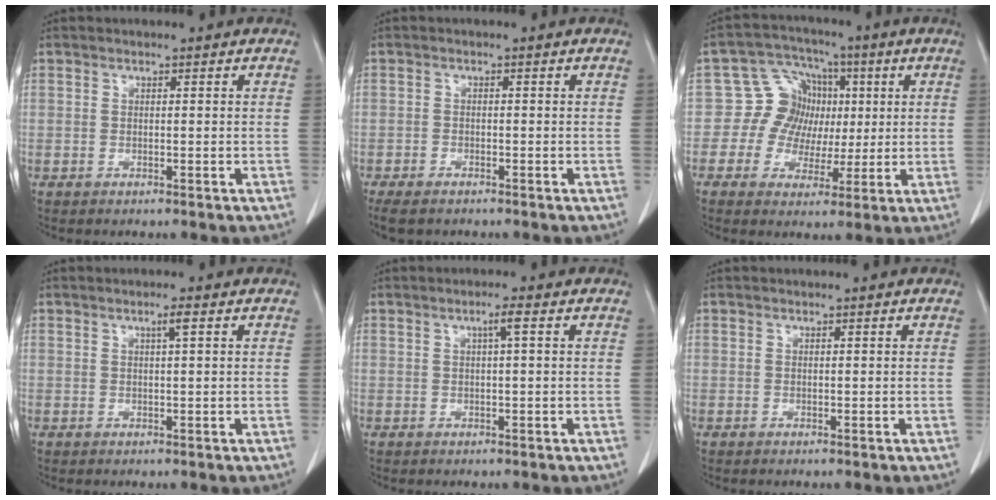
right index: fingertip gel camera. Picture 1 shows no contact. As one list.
[{"total": 6.0, "force": [-4.3, 2.9, 3.0], "torque": [-0.056, -0.009, -0.066]}, {"total": 8.9, "force": [0.6, 8.2, 3.4], "torque": [-0.057, 0.039, 0.015]}, {"total": 1.9, "force": [0.9, 0.2, 1.7], "torque": [-0.033, 0.001, 0.016]}, {"total": 2.2, "force": [0.8, 0.2, 2.0], "torque": [-0.038, 0.004, 0.015]}, {"total": 0.0}]